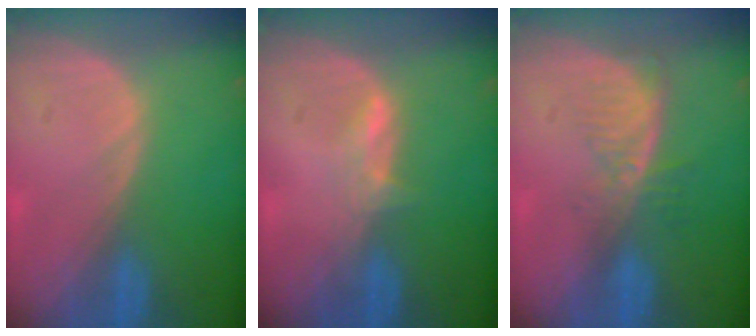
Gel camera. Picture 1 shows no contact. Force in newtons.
{"total": 2.1, "press": 2.0, "slide": 0.4}
{"total": 5.7, "press": 4.9, "slide": 2.9}